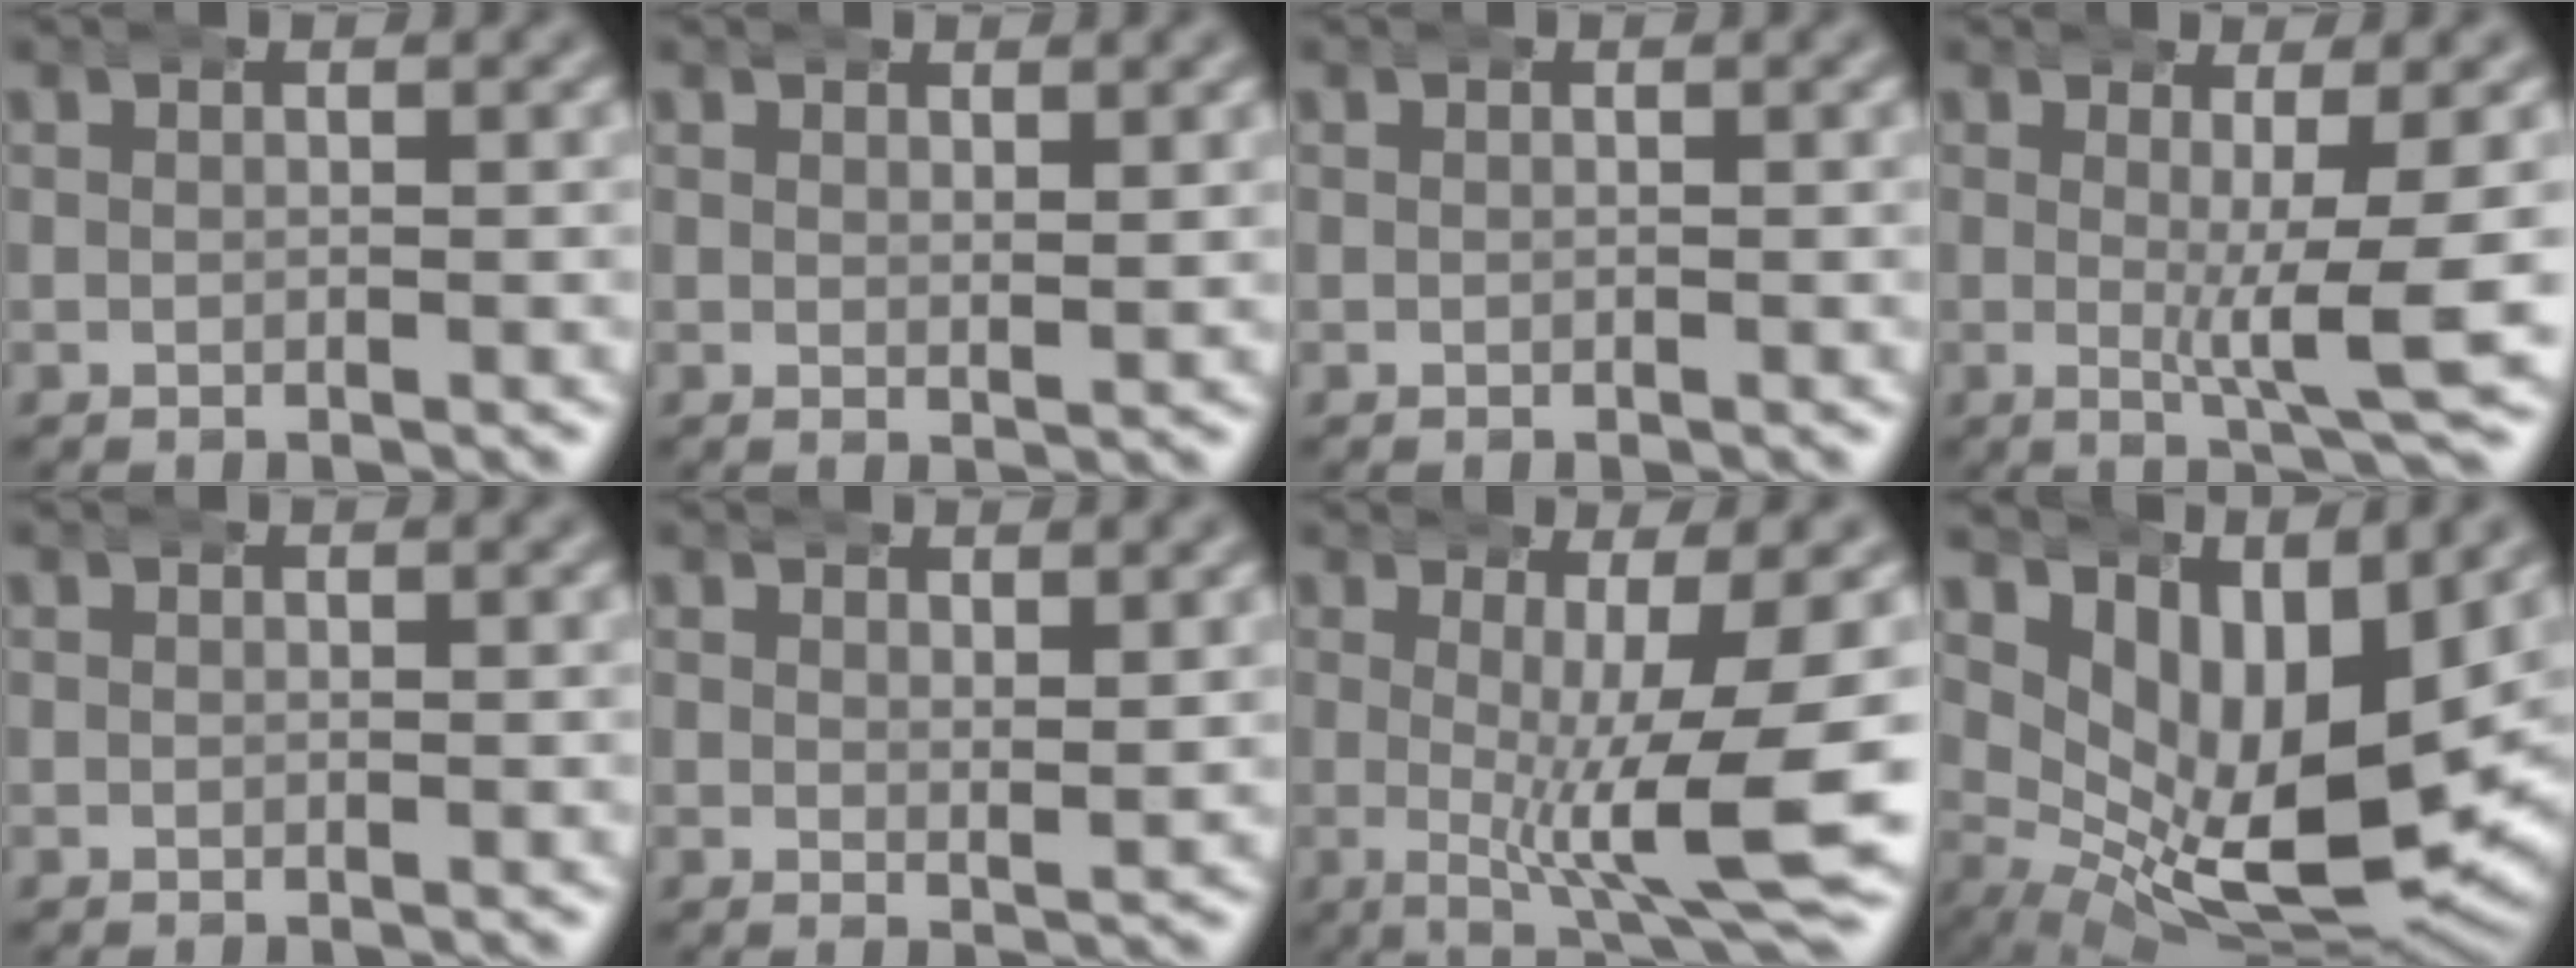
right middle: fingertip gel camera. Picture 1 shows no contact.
{"total": 1.7, "force": [1.6, -0.2, 0.4], "torque": [-0.004, -0.002, 0.027]}
{"total": 0.0}
{"total": 5.4, "force": [1.3, -0.1, 5.2], "torque": [-0.073, -0.003, 0.018]}
{"total": 0.0}
{"total": 2.0, "force": [1.9, -0.2, 0.6], "torque": [-0.008, -0.006, 0.032]}
{"total": 8.7, "force": [-0.1, 1.3, 8.6], "torque": [-0.114, -0.015, 0.005]}
{"total": 12.1, "force": [1.5, 6.6, 10.1], "torque": [-0.174, -0.042, 0.044]}